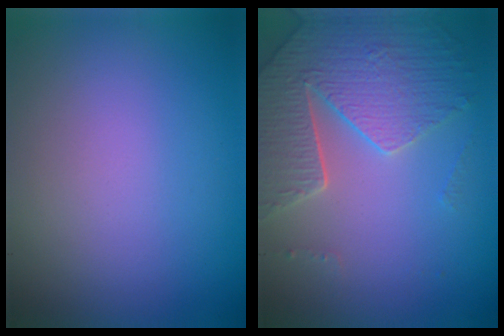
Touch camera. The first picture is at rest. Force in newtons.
{"total": 5.0, "press": 4.5, "slide": 2.1}